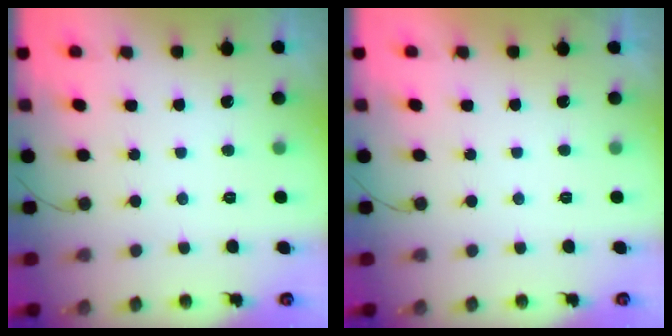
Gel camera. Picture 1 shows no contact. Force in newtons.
{"total": 2.3, "press": 2.3, "slide": 0.3}